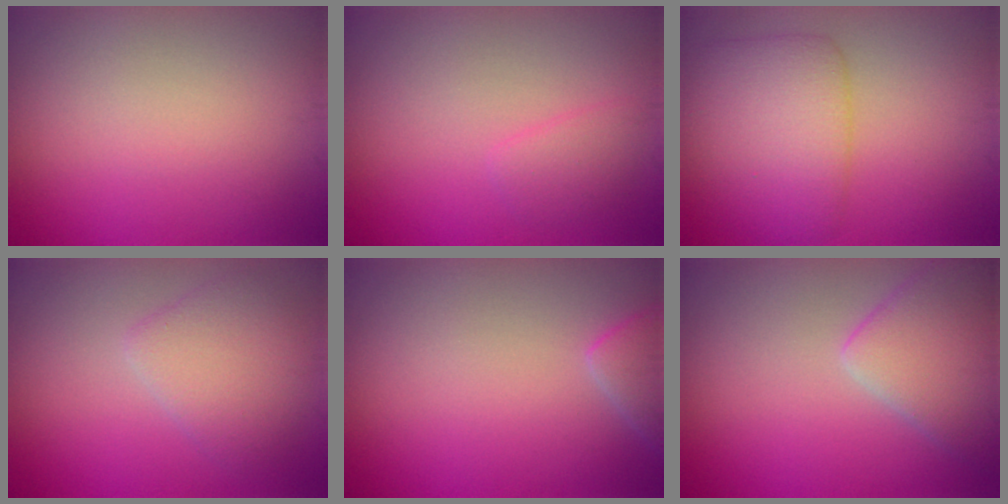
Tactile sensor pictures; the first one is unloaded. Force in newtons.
{"total": 1.4, "press": 1.4, "slide": 0.2}
{"total": 5.7, "press": 5.7, "slide": 0.2}
{"total": 3.7, "press": 3.7, "slide": 0.2}
{"total": 2.0, "press": 2.0, "slide": 0.2}
{"total": 5.0, "press": 5.0, "slide": 0.5}